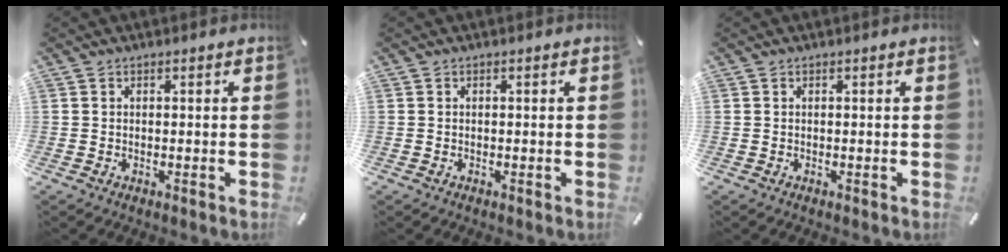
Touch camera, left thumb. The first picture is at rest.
{"total": 0.0}
{"total": 0.0}